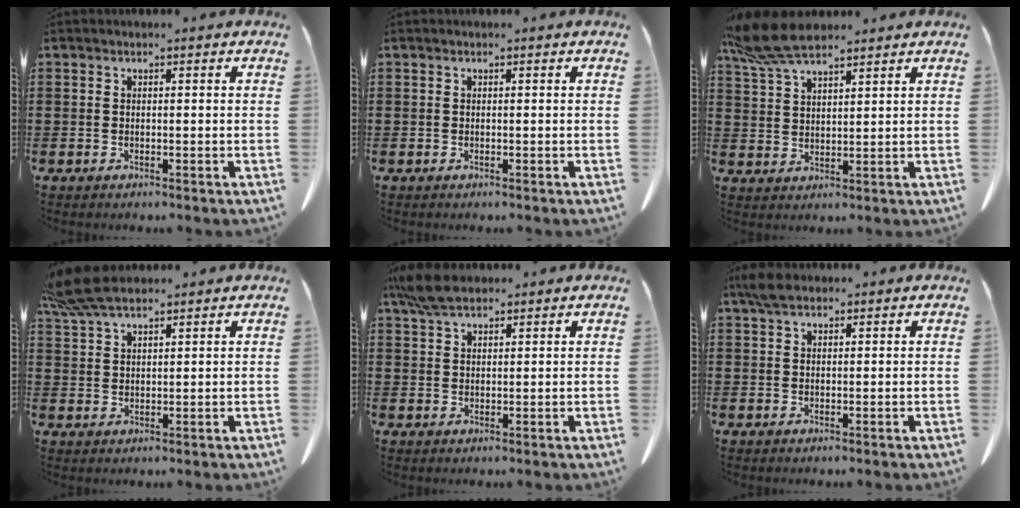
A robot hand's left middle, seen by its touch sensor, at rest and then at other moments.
{"total": 0.0}
{"total": 7.9, "force": [6.5, 1.9, 4.2], "torque": [-0.106, -0.012, 0.121]}
{"total": 6.8, "force": [5.4, 1.6, 3.7], "torque": [-0.095, -0.006, 0.101]}
{"total": 5.4, "force": [4.1, 1.6, 3.1], "torque": [-0.071, 0.001, 0.078]}
{"total": 2.9, "force": [2.1, 1.0, 1.7], "torque": [-0.040, 0.004, 0.039]}